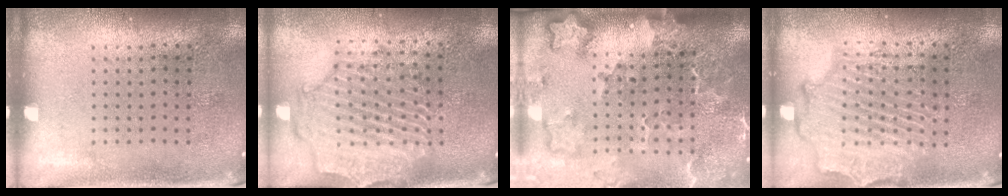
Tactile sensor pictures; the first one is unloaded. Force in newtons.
{"total": 2.2, "press": 2.1, "slide": 0.8}
{"total": 3.2, "press": 2.3, "slide": 2.1}
{"total": 2.1, "press": 2.0, "slide": 0.4}